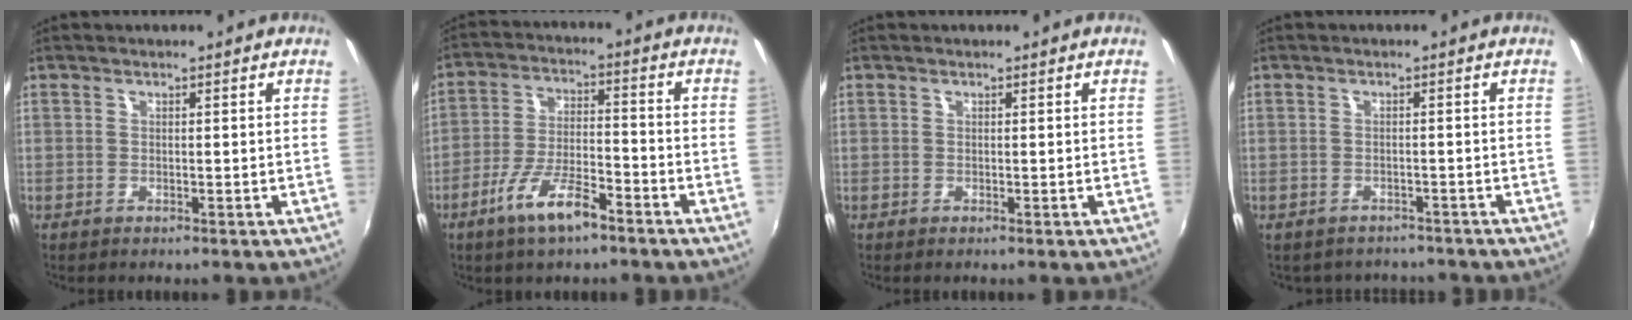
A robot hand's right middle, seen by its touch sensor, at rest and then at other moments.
{"total": 9.9, "force": [-6.3, 2.7, 7.1], "torque": [-0.145, -0.005, -0.114]}
{"total": 0.0}
{"total": 5.3, "force": [-4.6, 2.4, 0.8], "torque": [-0.022, -0.009, -0.063]}